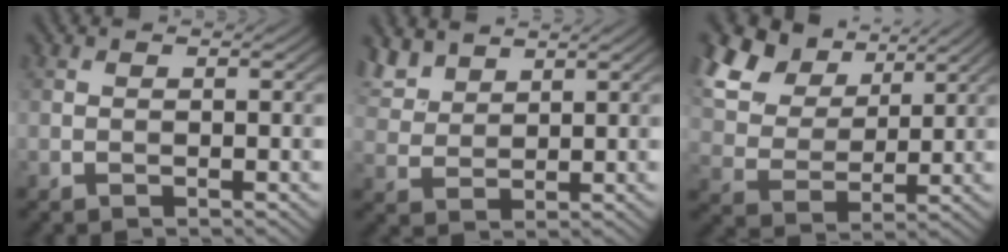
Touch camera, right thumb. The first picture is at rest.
{"total": 5.0, "force": [3.9, 2.3, 2.2], "torque": [-0.063, 0.007, 0.086]}
{"total": 13.0, "force": [7.6, 7.8, 7.1], "torque": [-0.214, 0.022, 0.147]}